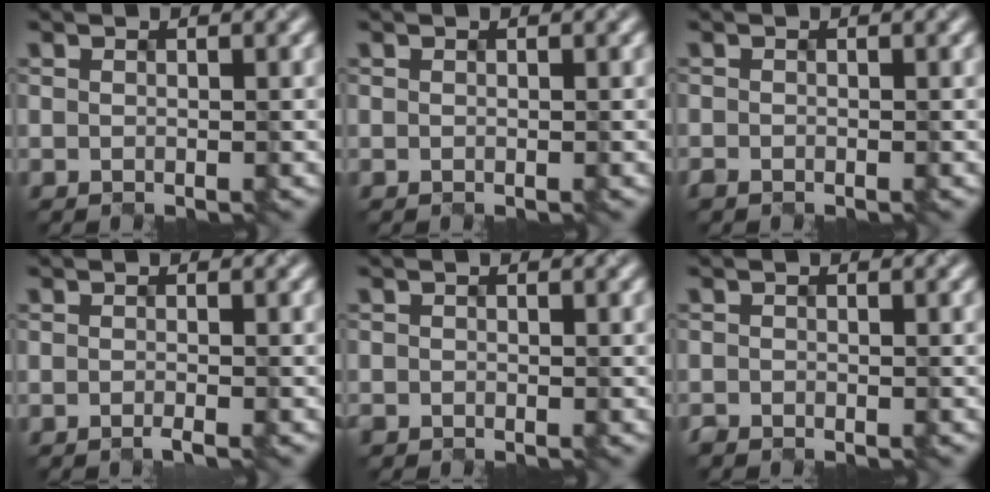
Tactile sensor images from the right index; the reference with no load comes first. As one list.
[{"total": 0.0}, {"total": 0.7, "force": [-0.5, 0.4, 0.3], "torque": [-0.006, -0.001, -0.010]}, {"total": 0.9, "force": [-0.6, 0.1, 0.7], "torque": [-0.010, -0.002, -0.013]}, {"total": 0.6, "force": [-0.5, 0.4, 0.1], "torque": [-0.001, 0.000, -0.010]}, {"total": 0.7, "force": [-0.7, 0.3, 0.0], "torque": [-0.002, 0.001, -0.014]}]